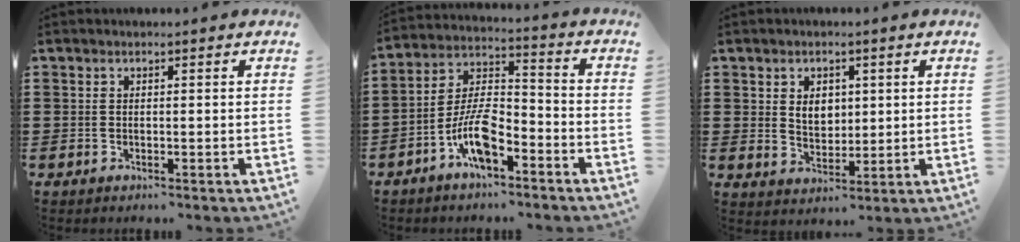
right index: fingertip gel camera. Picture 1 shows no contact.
{"total": 9.1, "force": [-5.0, 3.3, 6.8], "torque": [-0.150, 0.005, -0.096]}
{"total": 3.9, "force": [1.2, 2.9, 2.4], "torque": [-0.042, 0.003, 0.016]}